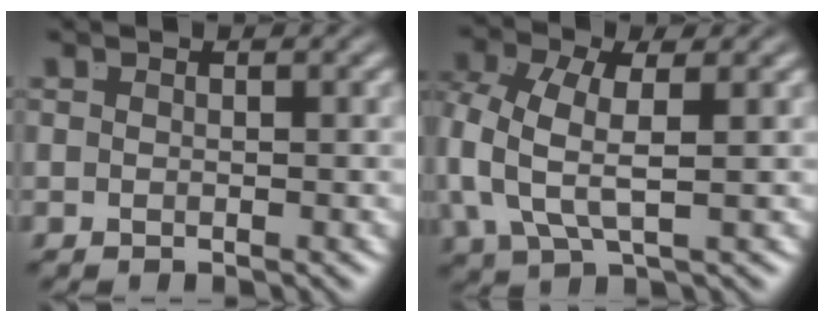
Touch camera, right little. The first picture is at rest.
{"total": 5.1, "force": [0.0, 3.0, 4.2], "torque": [-0.118, -0.030, 0.013]}